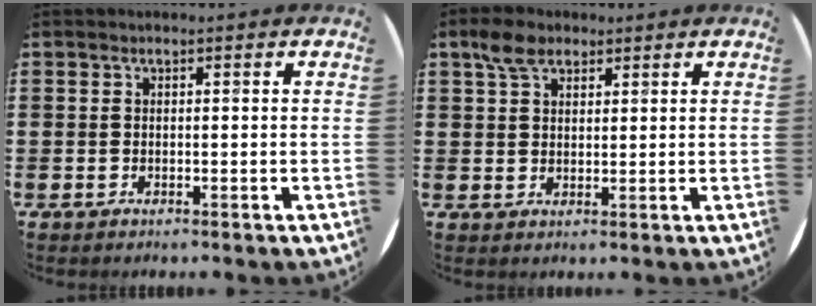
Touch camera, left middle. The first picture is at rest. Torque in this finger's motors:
{"motor_torque": [0.56, -0.30, -0.05, -0.02]}